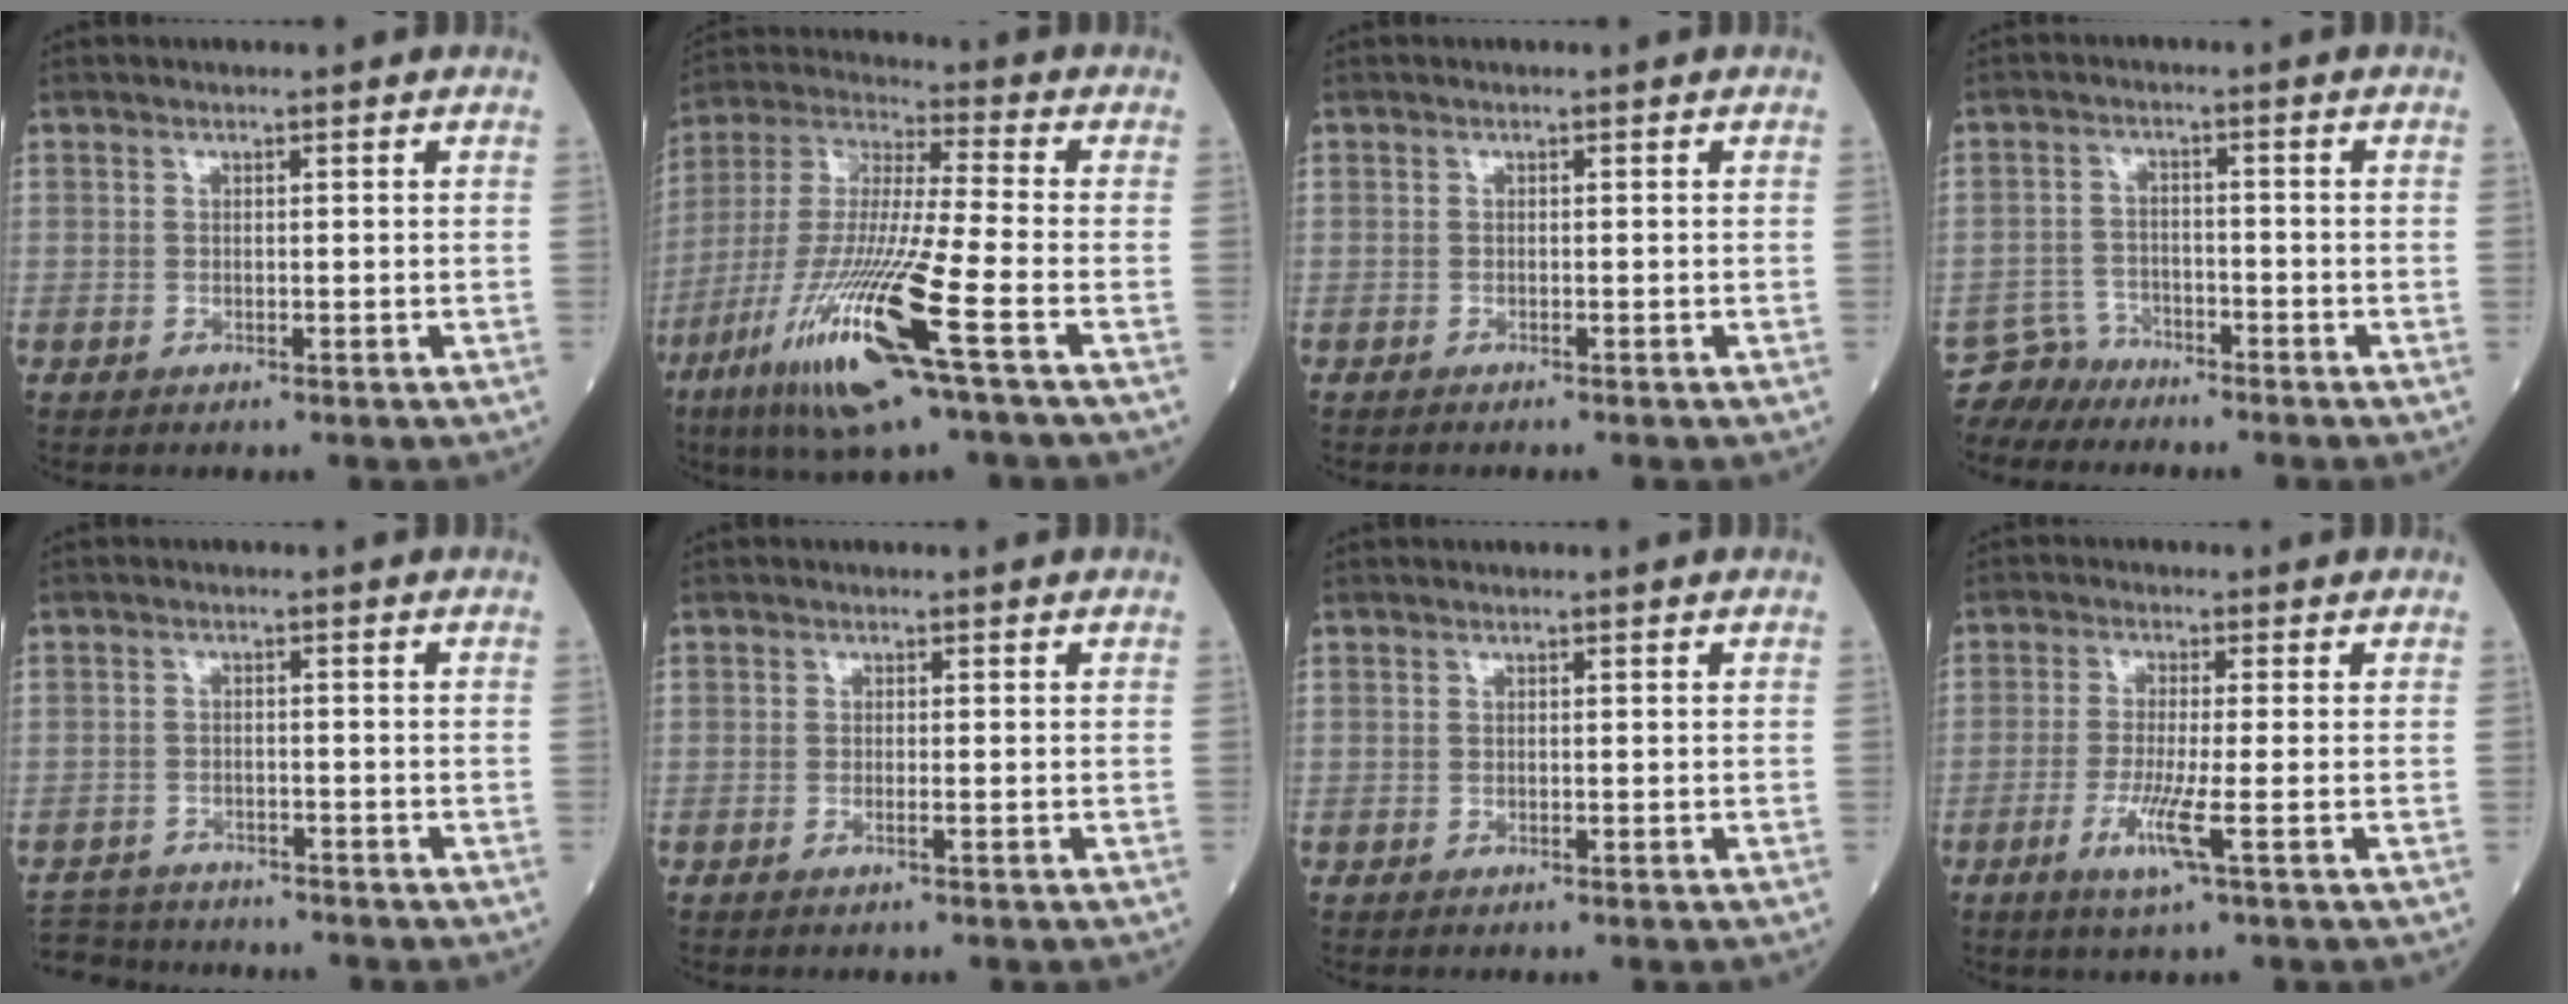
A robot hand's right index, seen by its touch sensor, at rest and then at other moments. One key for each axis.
{"total": 19.1, "fx": -8.6, "fy": 0.7, "fz": 17.0, "tx": -0.377, "ty": -0.041, "tz": -0.166}
{"total": 1.1, "fx": -1.0, "fy": 0.1, "fz": 0.5, "tx": -0.006, "ty": -0.001, "tz": -0.013}
{"total": 3.7, "fx": -3.4, "fy": 1.1, "fz": -1.1, "tx": 0.019, "ty": -0.002, "tz": -0.065}
{"total": 7.3, "fx": -7.0, "fy": 2.1, "fz": 0.7, "tx": -0.013, "ty": -0.001, "tz": -0.115}
{"total": 0.7, "fx": -0.4, "fy": -0.1, "fz": 0.6, "tx": -0.013, "ty": 0.000, "tz": -0.006}
{"total": 0.0}
{"total": 5.3, "fx": -2.1, "fy": -0.5, "fz": 4.9, "tx": -0.102, "ty": -0.015, "tz": -0.042}